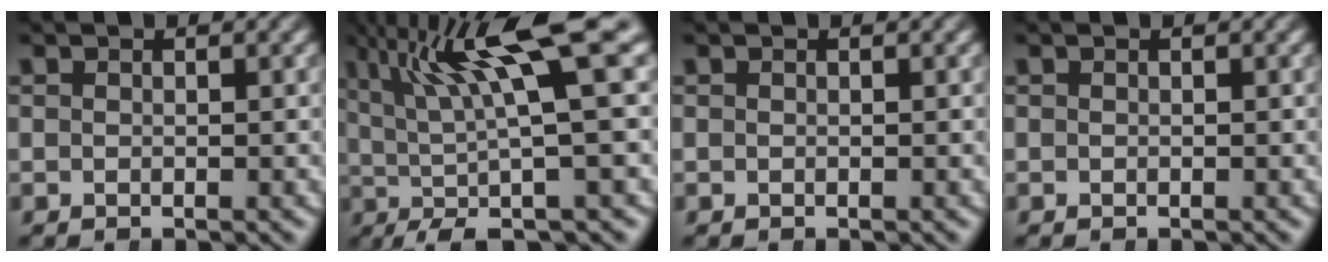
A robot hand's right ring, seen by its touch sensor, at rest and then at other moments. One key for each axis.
{"total": 9.3, "fx": 2.6, "fy": 2.1, "fz": 8.6, "tx": -0.129, "ty": 0.011, "tz": 0.049}
{"total": 0.0}
{"total": 0.0}